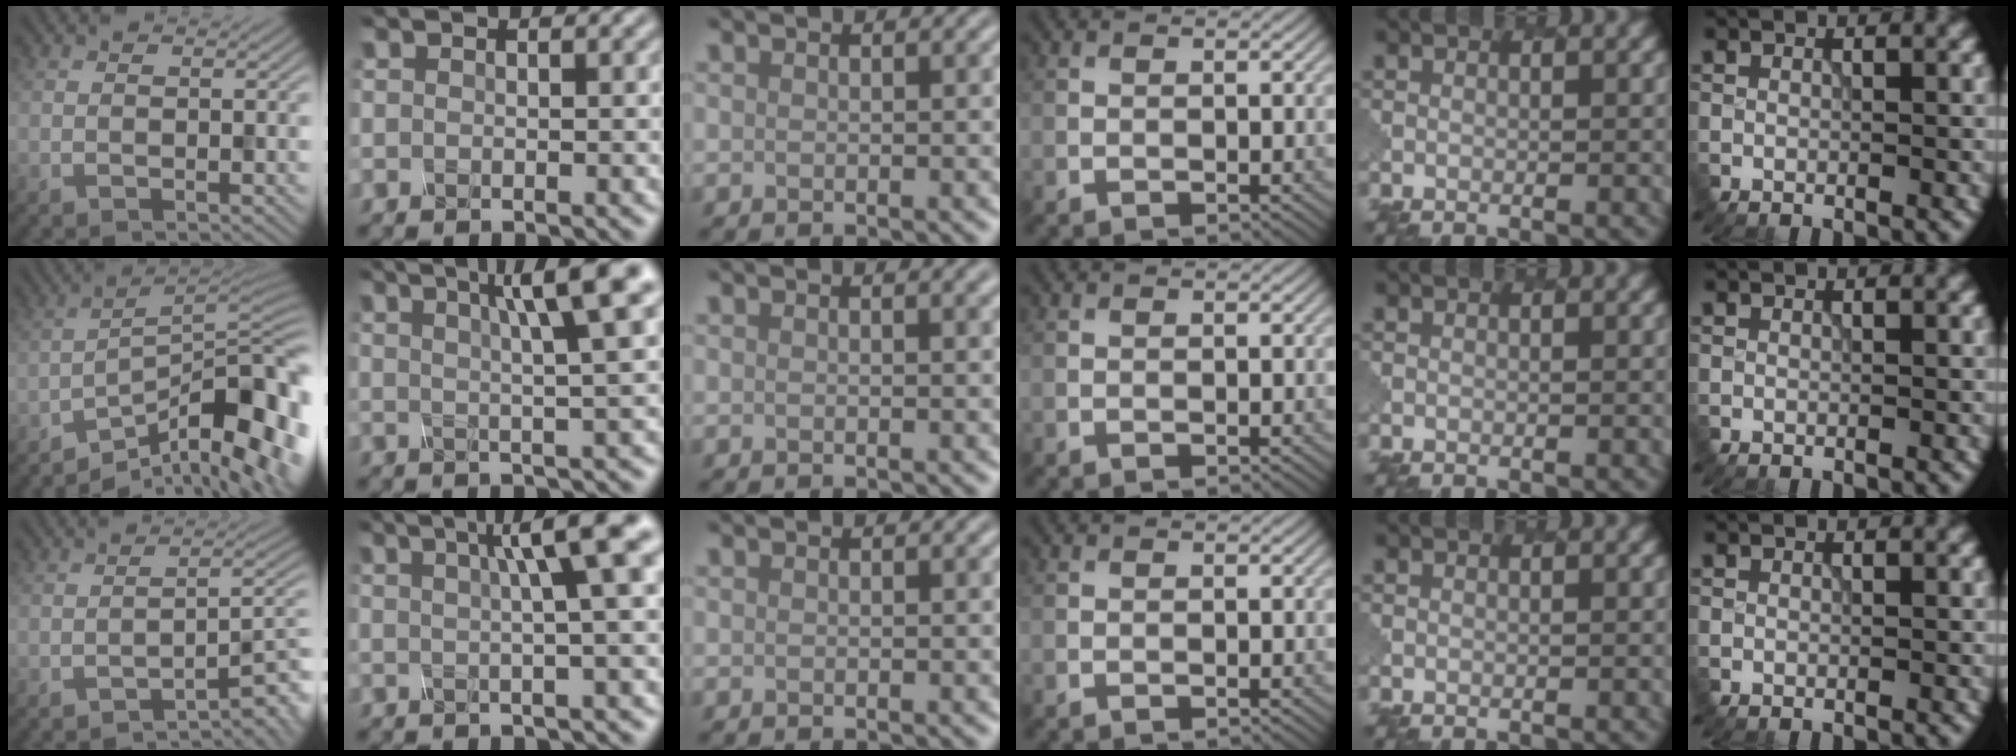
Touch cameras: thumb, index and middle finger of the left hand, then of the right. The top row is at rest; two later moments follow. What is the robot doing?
{"motion": "dispense", "object": "syringe"}